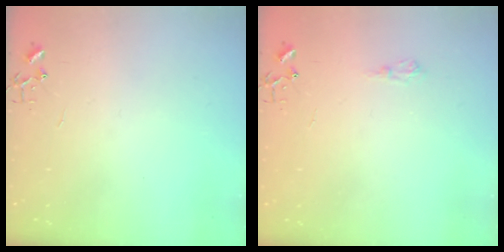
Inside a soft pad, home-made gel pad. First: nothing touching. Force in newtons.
{"total": 5.8, "press": 5.8, "slide": 0.7}